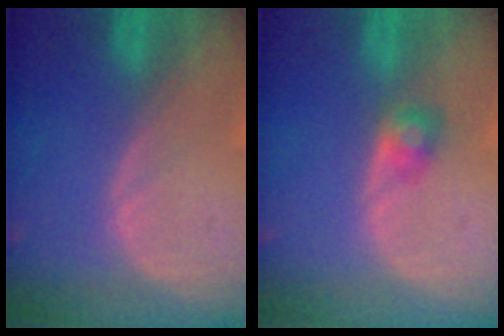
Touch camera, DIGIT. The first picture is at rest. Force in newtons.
{"total": 2.3, "press": 2.3, "slide": 0.2}